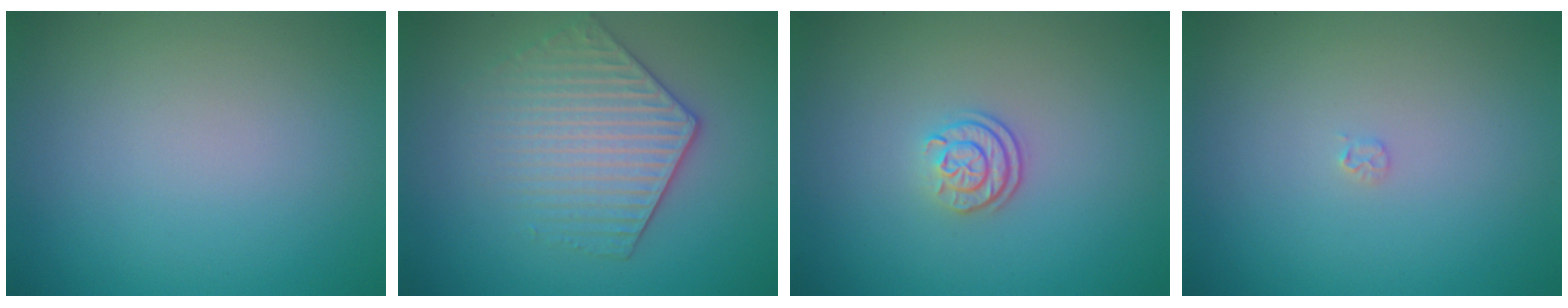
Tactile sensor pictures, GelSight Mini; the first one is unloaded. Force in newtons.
{"total": 4.3, "press": 3.7, "slide": 2.2}
{"total": 2.3, "press": 1.7, "slide": 1.5}
{"total": 0.5, "press": 0.5, "slide": 0.1}